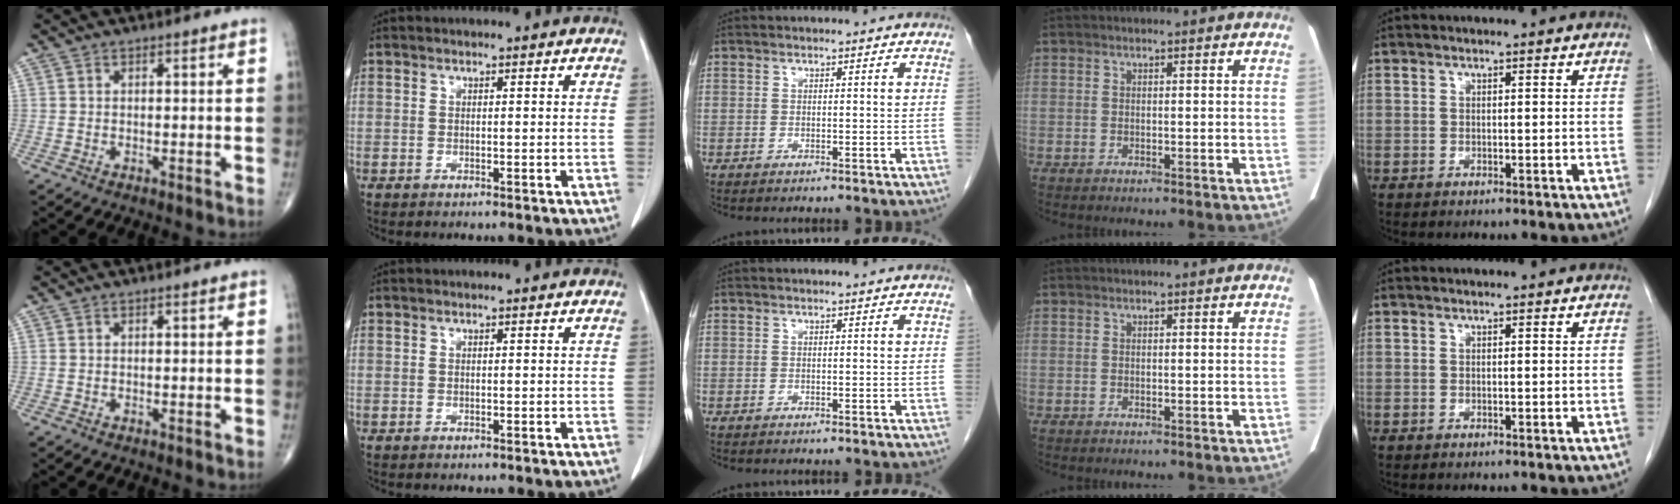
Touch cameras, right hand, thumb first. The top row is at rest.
{}